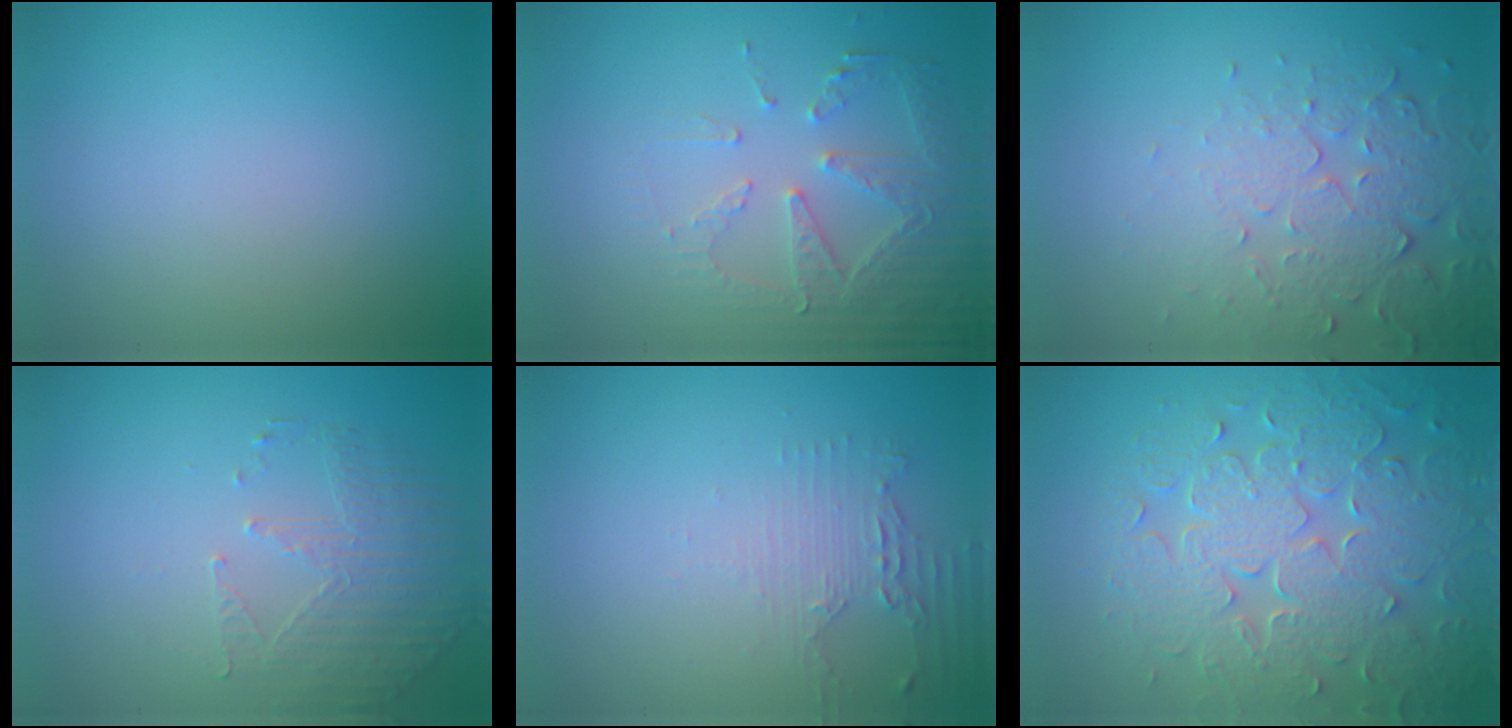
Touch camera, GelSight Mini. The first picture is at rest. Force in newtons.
{"total": 4.1, "press": 3.7, "slide": 1.7}
{"total": 5.2, "press": 3.8, "slide": 3.5}
{"total": 1.9, "press": 1.5, "slide": 1.2}
{"total": 2.2, "press": 1.7, "slide": 1.4}
{"total": 8.8, "press": 6.4, "slide": 6.0}